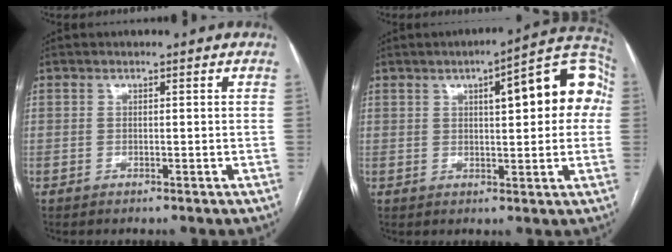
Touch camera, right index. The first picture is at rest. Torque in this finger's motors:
{"motor_torque": [1.03, 0.51, 0.29, 0.08]}